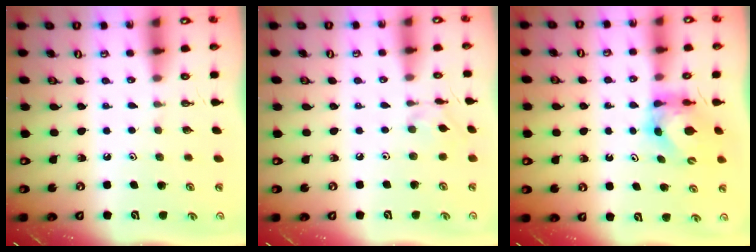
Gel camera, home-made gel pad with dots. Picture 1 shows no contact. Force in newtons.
{"total": 2.1, "press": 2.1, "slide": 0.3}
{"total": 5.8, "press": 5.8, "slide": 0.5}